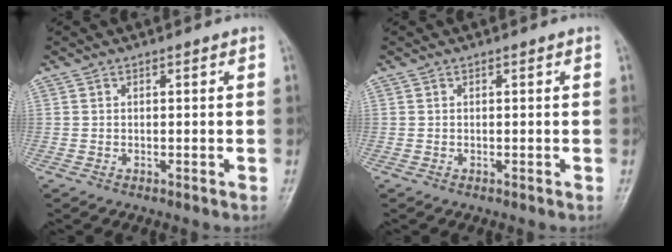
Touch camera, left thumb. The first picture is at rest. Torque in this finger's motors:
{"motor_torque": [0.00, 0.01, -0.09, -0.09, 0.00]}